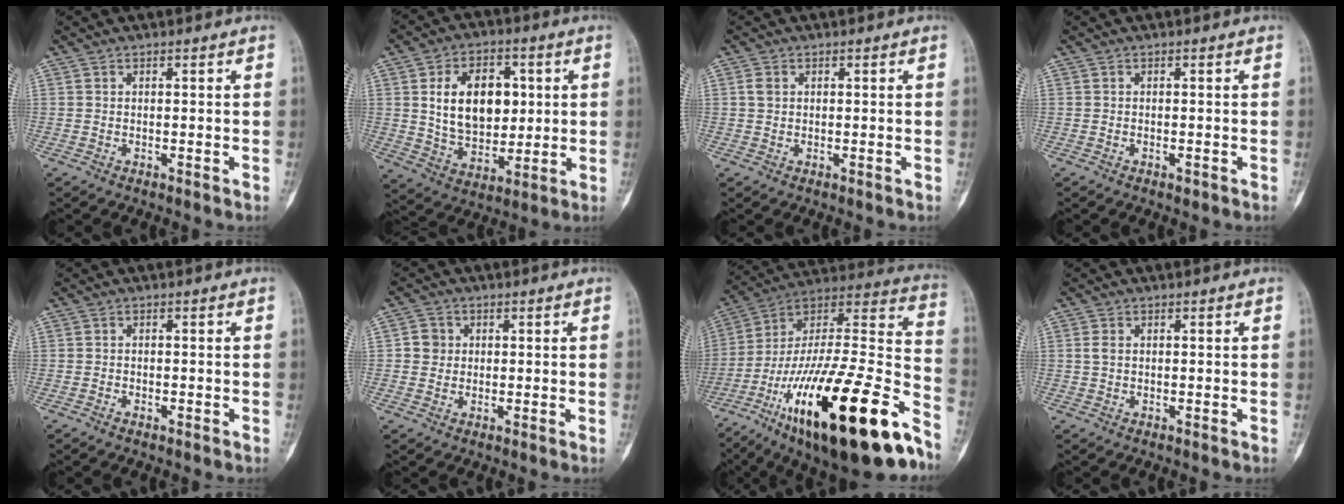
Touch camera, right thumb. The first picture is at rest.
{"total": 15.1, "force": [2.8, 10.2, 10.8], "torque": [-0.129, -0.009, 0.053]}
{"total": 1.6, "force": [0.4, 1.3, 0.9], "torque": [-0.018, 0.003, 0.008]}
{"total": 0.8, "force": [-0.4, 0.3, 0.5], "torque": [-0.008, 0.000, -0.007]}
{"total": 0.8, "force": [-0.5, 0.4, 0.4], "torque": [-0.009, 0.003, -0.011]}
{"total": 3.2, "force": [0.3, 3.0, 0.9], "torque": [0.006, 0.005, 0.002]}
{"total": 36.4, "force": [-19.2, 10.1, 29.2], "torque": [-0.437, 0.065, -0.314]}
{"total": 1.4, "force": [0.3, 0.9, 1.0], "torque": [-0.025, 0.002, 0.007]}